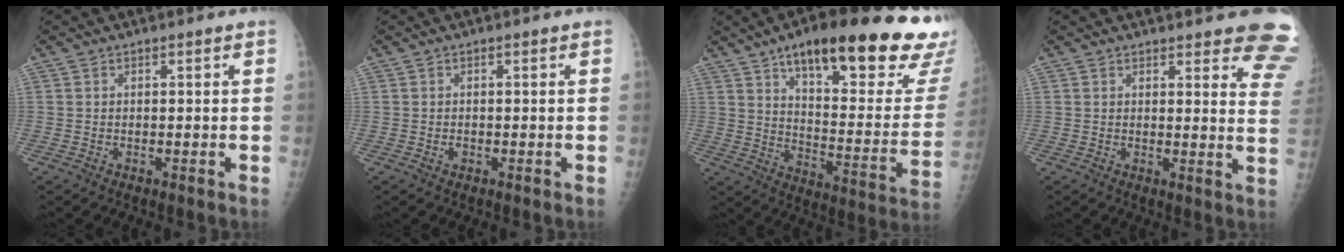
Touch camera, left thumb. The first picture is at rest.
{"total": 0.8, "force": [-0.3, 0.6, 0.5], "torque": [-0.006, 0.001, -0.005]}
{"total": 31.9, "force": [19.1, 9.2, 23.9], "torque": [-0.273, -0.049, 0.274]}
{"total": 12.2, "force": [10.2, 3.3, 5.8], "torque": [-0.023, -0.056, 0.089]}